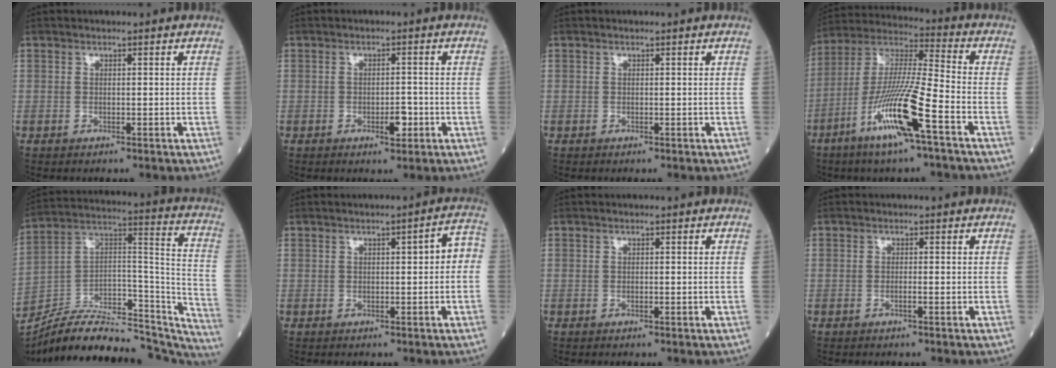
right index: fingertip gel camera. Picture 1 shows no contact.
{"total": 2.6, "force": [-0.9, 0.9, 2.2], "torque": [-0.035, 0.001, -0.009]}
{"total": 0.0}
{"total": 14.8, "force": [-6.8, 0.1, 13.1], "torque": [-0.269, -0.015, -0.130]}
{"total": 30.4, "force": [-27.2, 7.7, 11.3], "torque": [-0.141, 0.036, -0.397]}
{"total": 3.4, "force": [0.0, 0.9, 3.3], "torque": [-0.034, 0.018, -0.005]}
{"total": 0.0}
{"total": 0.6, "force": [-0.3, -0.2, 0.5], "torque": [-0.011, 0.001, -0.004]}